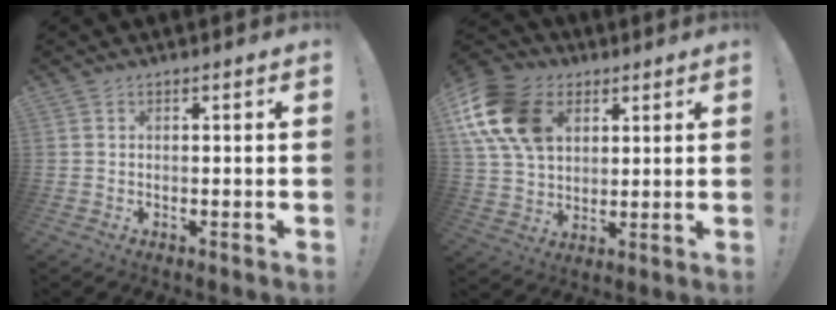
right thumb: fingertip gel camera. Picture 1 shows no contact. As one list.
[{"total": 18.7, "force": [6.8, 13.6, 10.9], "torque": [-0.203, -0.016, 0.134]}]